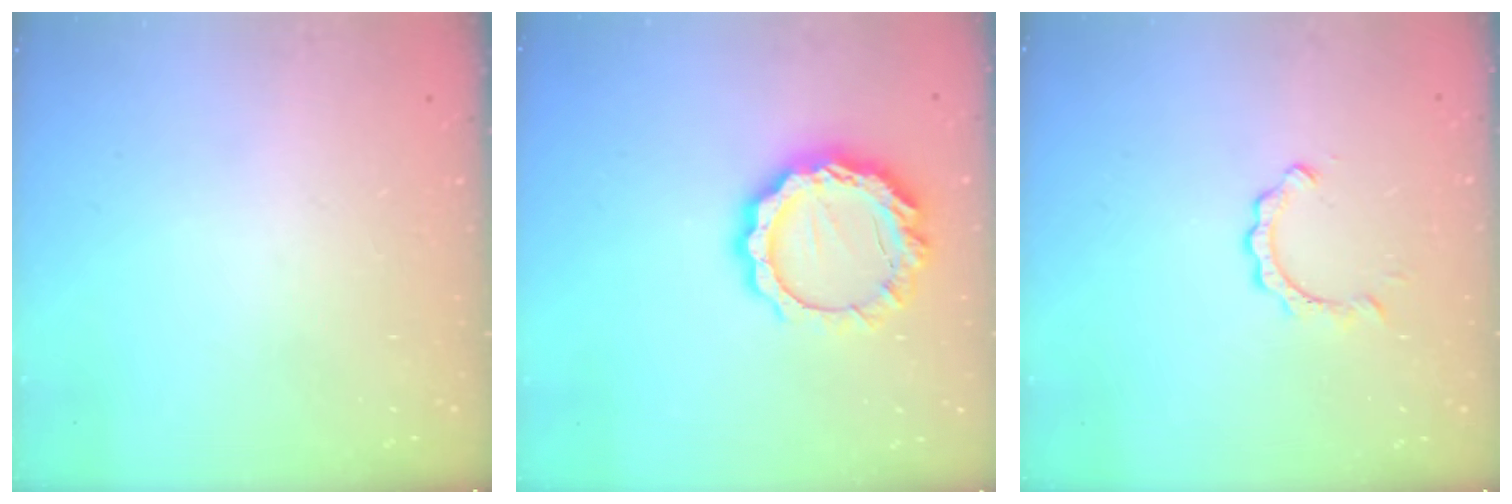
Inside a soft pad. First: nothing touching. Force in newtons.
{"total": 14.9, "press": 14.9, "slide": 1.4}
{"total": 2.4, "press": 2.4, "slide": 0.3}